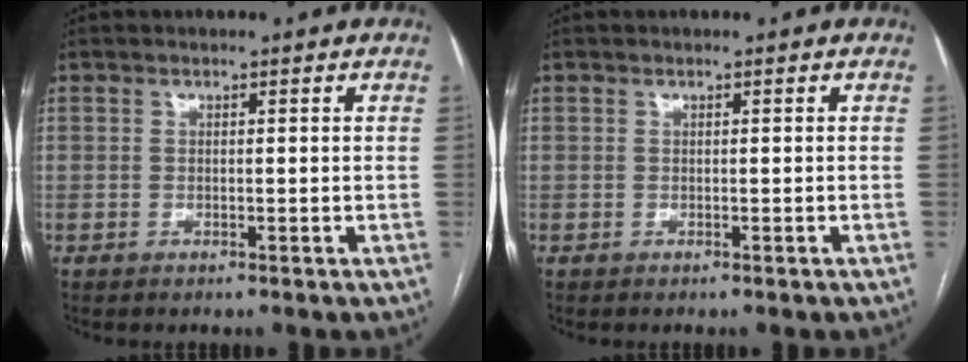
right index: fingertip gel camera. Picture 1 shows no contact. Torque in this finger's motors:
{"motor_torque": [-0.02, 0.08, -0.10, -0.05]}